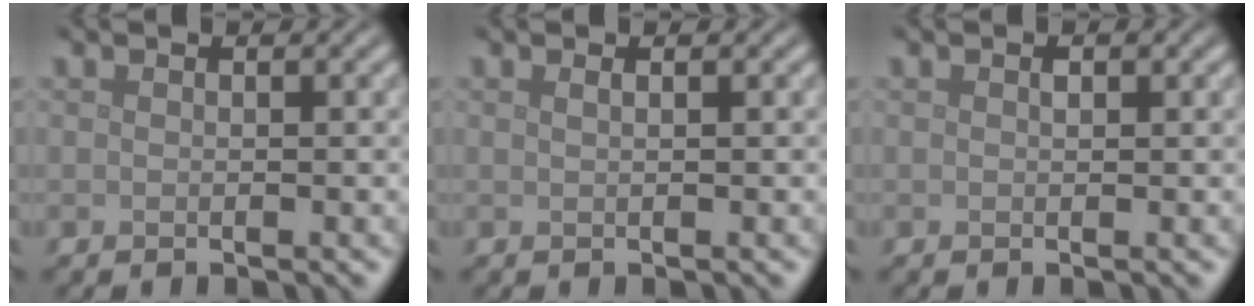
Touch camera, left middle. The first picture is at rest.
{"total": 0.6, "force": [0.3, 0.2, 0.5], "torque": [-0.005, 0.001, 0.001]}
{"total": 0.7, "force": [0.3, 0.4, 0.5], "torque": [-0.006, 0.000, 0.002]}